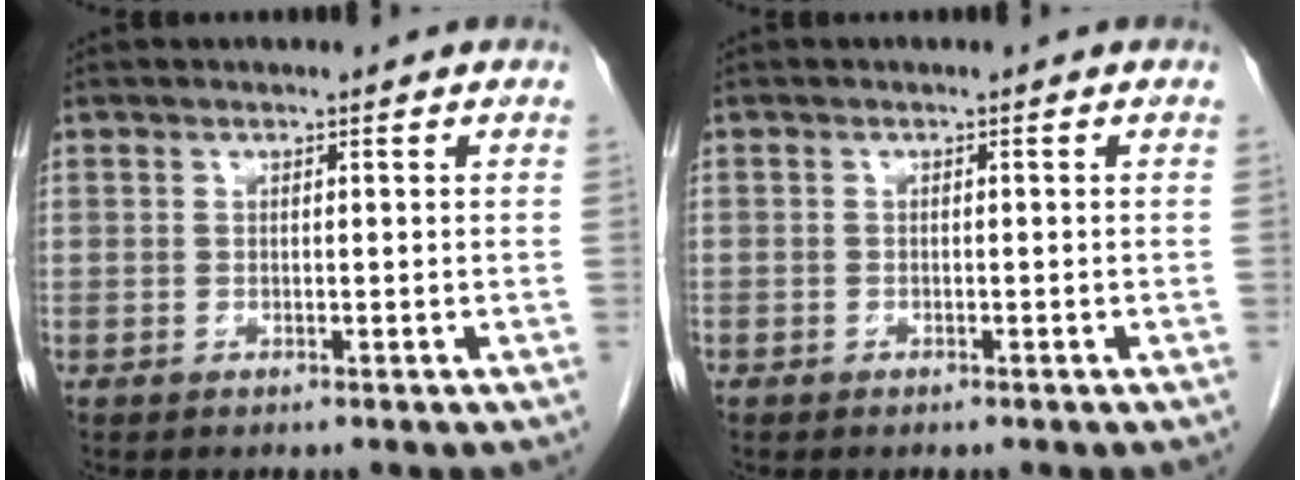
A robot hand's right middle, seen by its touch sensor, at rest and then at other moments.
{"total": 0.5, "force": [-0.4, 0.3, 0.1], "torque": [-0.003, 0.002, -0.007]}